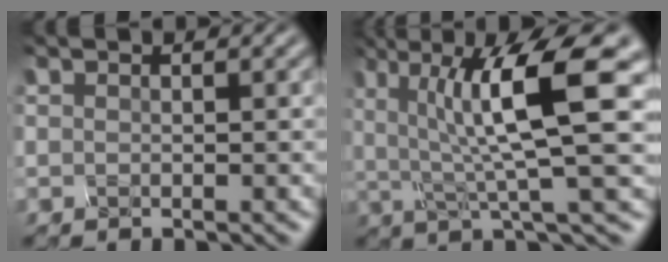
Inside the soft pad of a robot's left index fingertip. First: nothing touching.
{"total": 9.5, "force": [1.5, 1.9, 9.1], "torque": [-0.162, 0.001, 0.041]}